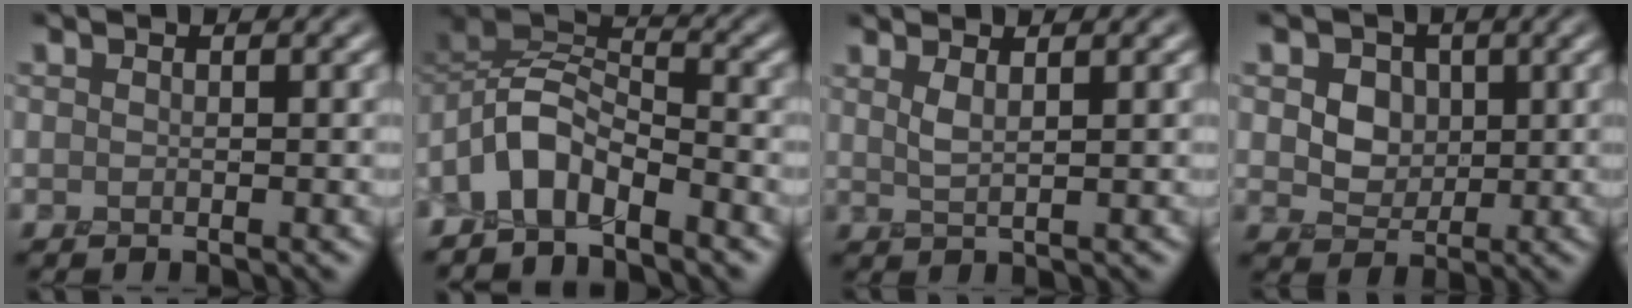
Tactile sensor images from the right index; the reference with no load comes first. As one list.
[{"total": 5.3, "force": [-3.4, 2.1, 3.5], "torque": [-0.064, 0.009, -0.073]}, {"total": 1.4, "force": [1.2, -0.3, 0.7], "torque": [-0.023, -0.001, 0.029]}, {"total": 4.6, "force": [1.6, 3.6, 2.3], "torque": [-0.049, 0.004, 0.031]}]